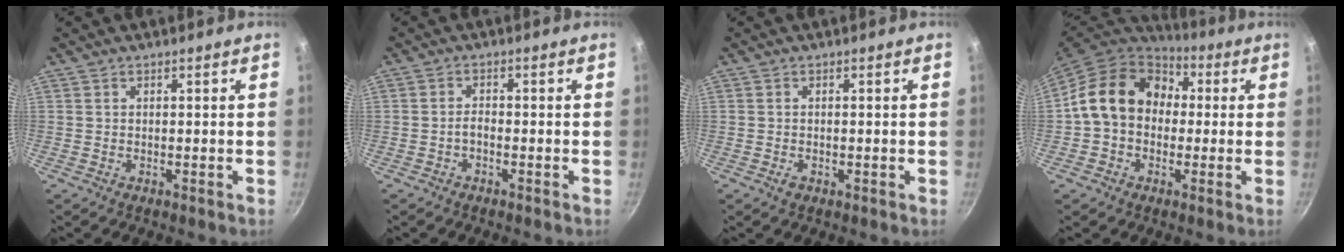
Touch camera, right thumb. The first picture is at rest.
{"total": 1.5, "force": [-0.9, 0.5, 1.1], "torque": [-0.016, 0.013, -0.020]}
{"total": 1.1, "force": [-0.4, 0.6, 0.8], "torque": [-0.014, 0.000, -0.007]}
{"total": 15.7, "force": [1.6, 12.6, 9.2], "torque": [-0.125, 0.037, 0.012]}